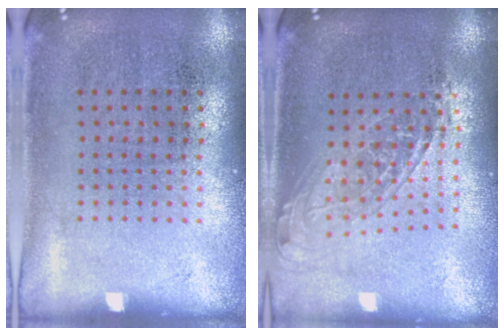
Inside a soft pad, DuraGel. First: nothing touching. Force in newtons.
{"total": 1.7, "press": 1.3, "slide": 1.0}